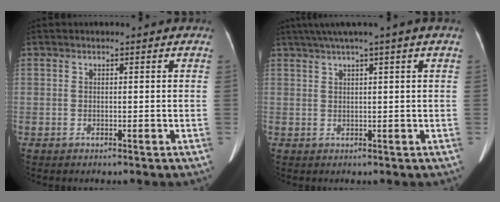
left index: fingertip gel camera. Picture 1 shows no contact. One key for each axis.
{"total": 5.3, "fx": 3.5, "fy": -1.4, "fz": 3.7, "tx": -0.062, "ty": 0.022, "tz": 0.061}